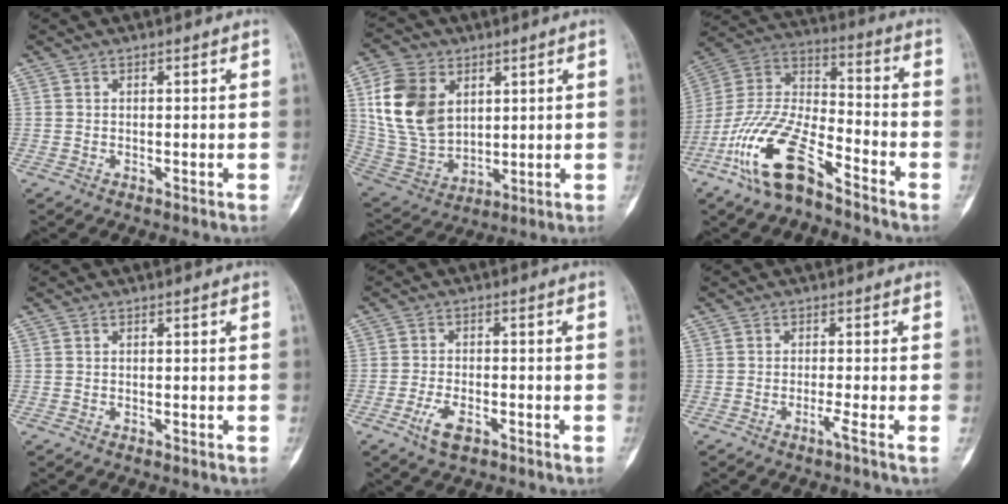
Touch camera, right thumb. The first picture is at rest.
{"total": 15.7, "force": [4.8, 11.0, 10.1], "torque": [-0.181, -0.016, 0.106]}
{"total": 16.9, "force": [-10.5, 6.2, 11.7], "torque": [-0.231, 0.068, -0.205]}
{"total": 0.0}
{"total": 4.8, "force": [-2.6, 2.2, 3.4], "torque": [-0.070, 0.008, -0.045]}
{"total": 1.8, "force": [-1.0, -0.7, 1.4], "torque": [-0.032, -0.005, -0.023]}